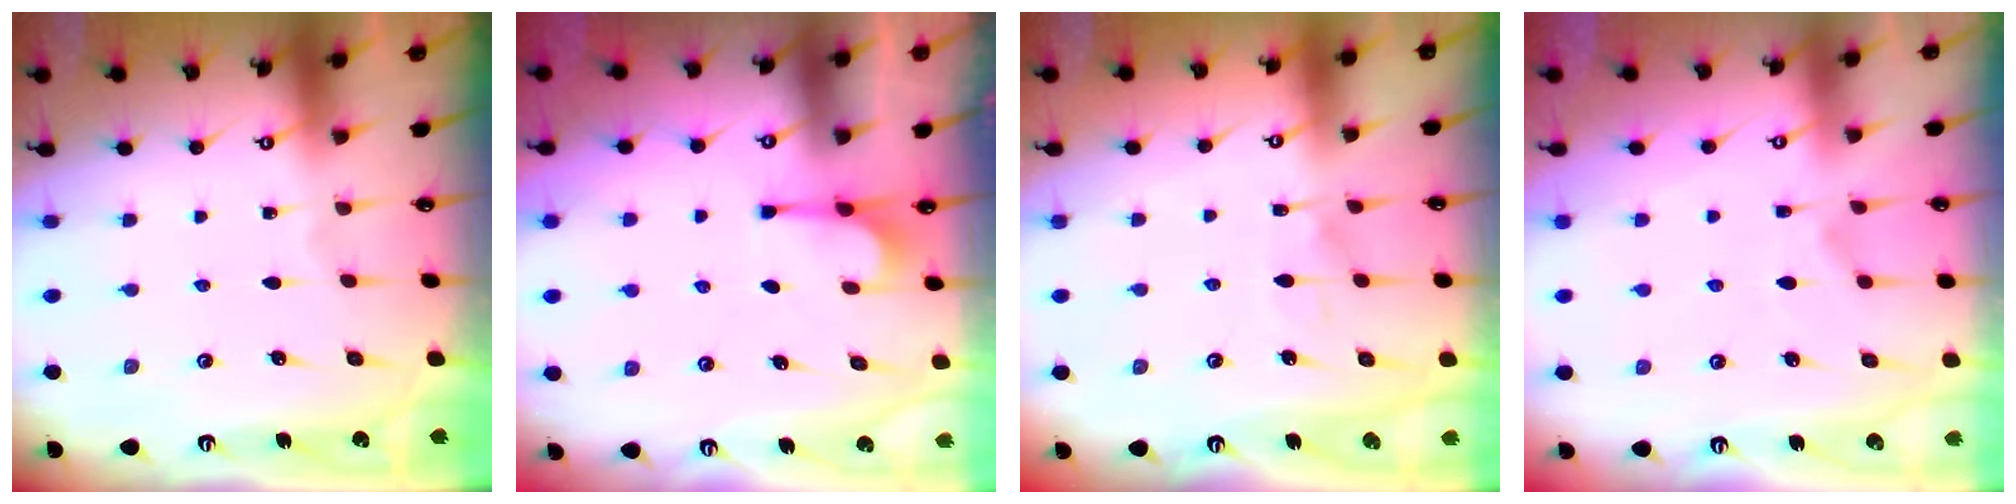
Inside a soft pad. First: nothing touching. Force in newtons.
{"total": 3.0, "press": 2.9, "slide": 0.9}
{"total": 5.6, "press": 5.6, "slide": 0.6}
{"total": 2.4, "press": 2.1, "slide": 1.1}